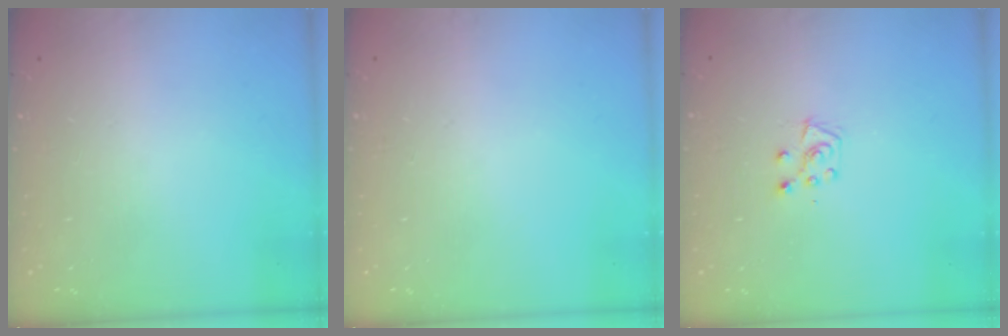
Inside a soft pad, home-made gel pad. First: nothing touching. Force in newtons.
{"total": 0.0}
{"total": 6.3, "press": 6.3, "slide": 0.3}